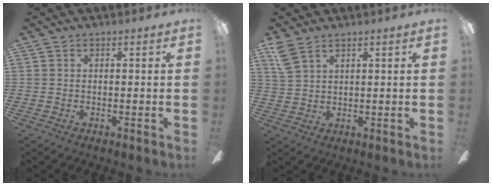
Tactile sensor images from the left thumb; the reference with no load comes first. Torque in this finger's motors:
{"motor_torque": [1.04, 0.28, 0.86, -0.47, 0.02]}